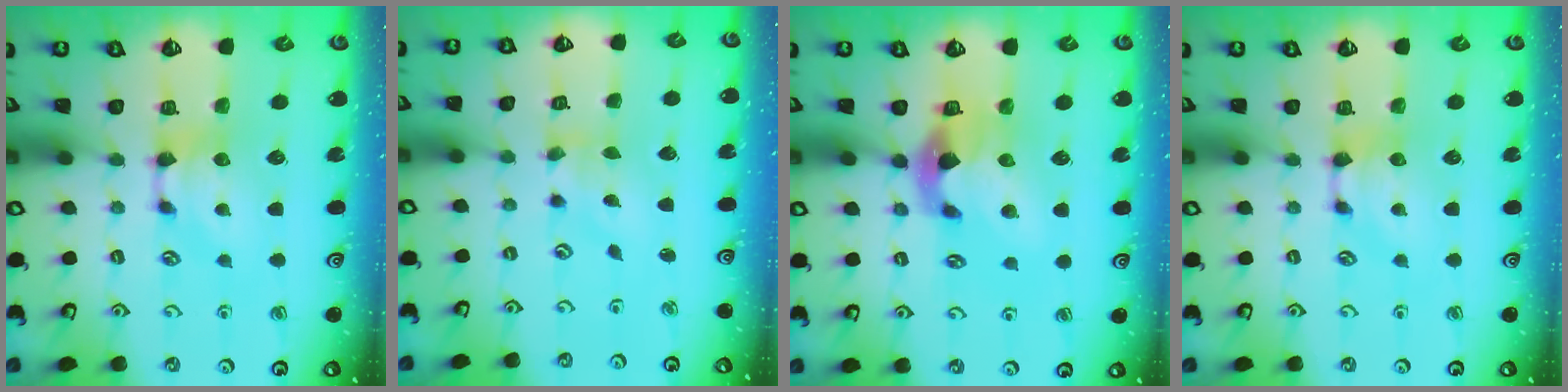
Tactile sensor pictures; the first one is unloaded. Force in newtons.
{"total": 1.3, "press": 0.6, "slide": 1.2}
{"total": 5.8, "press": 5.6, "slide": 1.5}
{"total": 0.0}